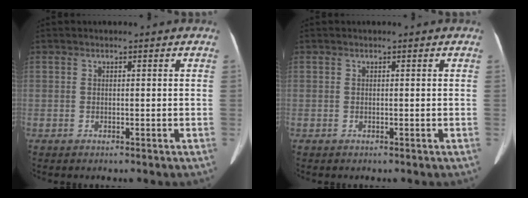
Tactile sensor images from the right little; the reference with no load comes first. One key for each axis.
{"total": 0.0}